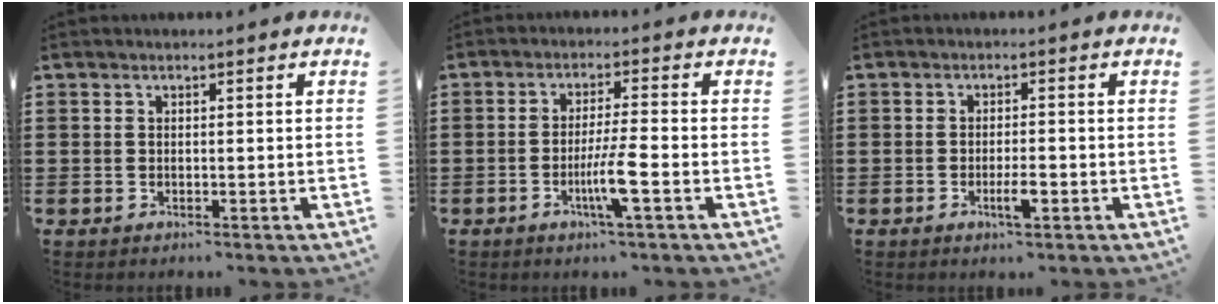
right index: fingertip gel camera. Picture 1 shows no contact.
{"total": 5.8, "force": [-2.1, 0.0, 5.4], "torque": [-0.103, -0.015, -0.040]}
{"total": 3.0, "force": [-1.2, 0.7, 2.7], "torque": [-0.053, 0.000, -0.024]}